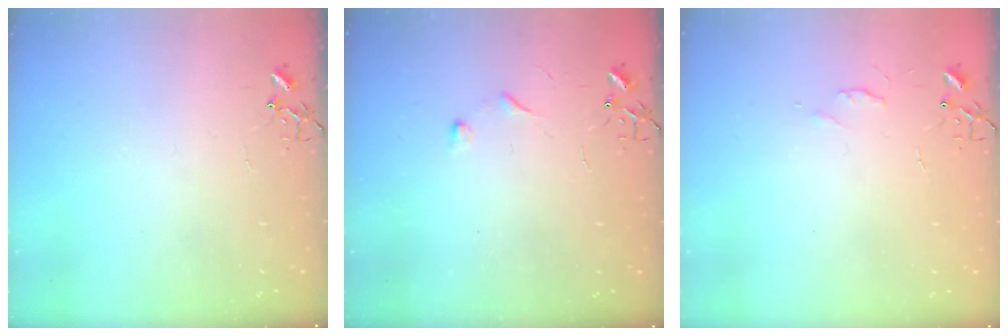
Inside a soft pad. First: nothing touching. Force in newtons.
{"total": 4.3, "press": 4.3, "slide": 0.6}
{"total": 4.1, "press": 4.1, "slide": 0.7}